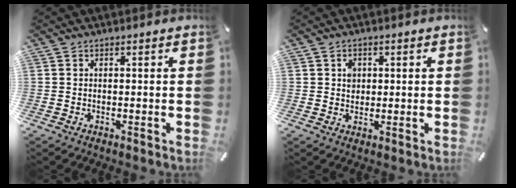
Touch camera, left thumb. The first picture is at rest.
{"total": 2.9, "force": [0.5, 2.6, 1.2], "torque": [-0.010, -0.001, 0.004]}